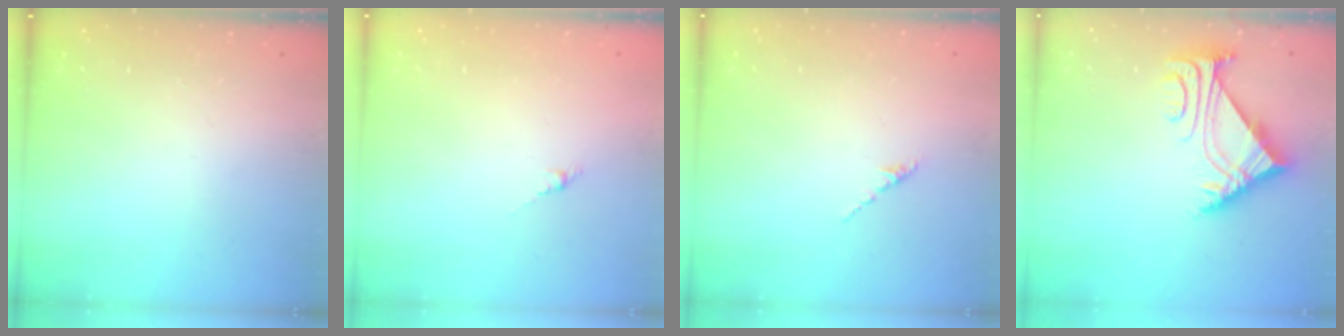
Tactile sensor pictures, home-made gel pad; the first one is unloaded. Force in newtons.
{"total": 0.0}
{"total": 1.6, "press": 1.5, "slide": 0.6}
{"total": 4.9, "press": 4.8, "slide": 0.7}